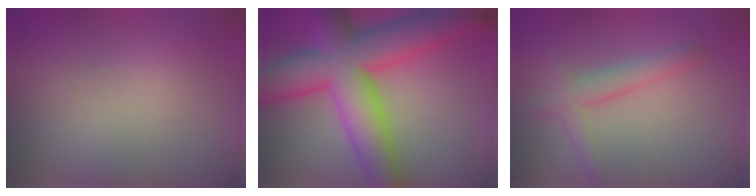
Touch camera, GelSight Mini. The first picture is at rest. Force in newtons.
{"total": 12.4, "press": 12.4, "slide": 0.2}
{"total": 2.8, "press": 2.8, "slide": 0.2}